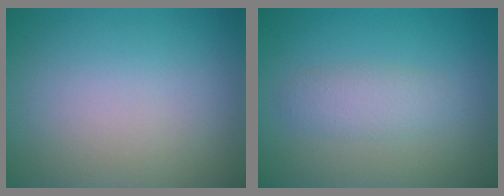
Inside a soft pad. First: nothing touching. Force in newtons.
{"total": 2.0, "press": 2.0, "slide": 0.1}